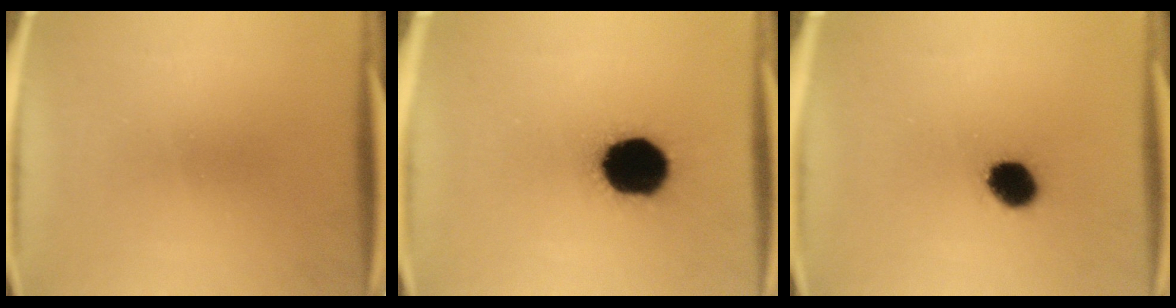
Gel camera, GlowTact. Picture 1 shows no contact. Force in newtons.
{"total": 19.9}
{"total": 7.2}